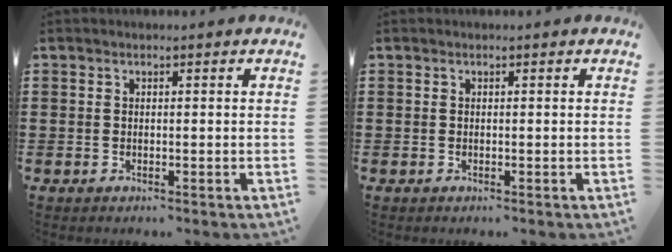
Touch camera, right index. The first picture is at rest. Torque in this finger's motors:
{"motor_torque": [-0.09, -0.21, 0.01, -0.01]}